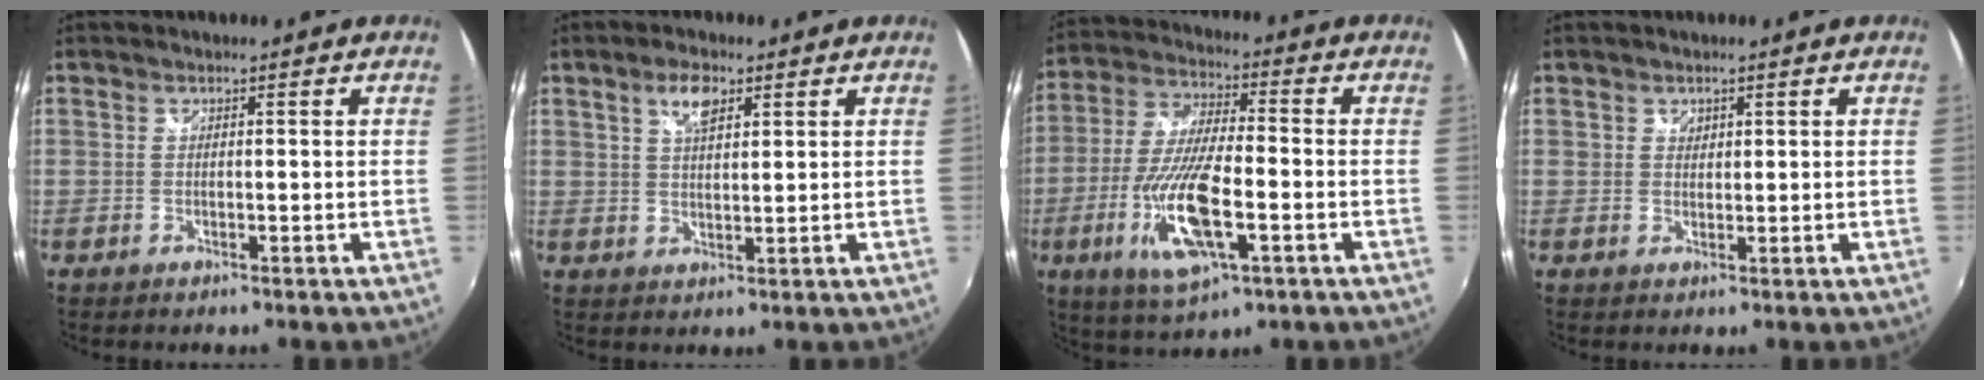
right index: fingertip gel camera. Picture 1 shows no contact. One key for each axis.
{"total": 4.7, "fx": 2.5, "fy": 1.9, "fz": 3.5, "tx": -0.061, "ty": 0.007, "tz": 0.045}
{"total": 16.3, "fx": -5.3, "fy": 4.8, "fz": 14.7, "tx": -0.310, "ty": -0.019, "tz": -0.099}
{"total": 1.5, "fx": 0.7, "fy": 1.3, "fz": 0.2, "tx": 0.000, "ty": 0.003, "tz": 0.009}